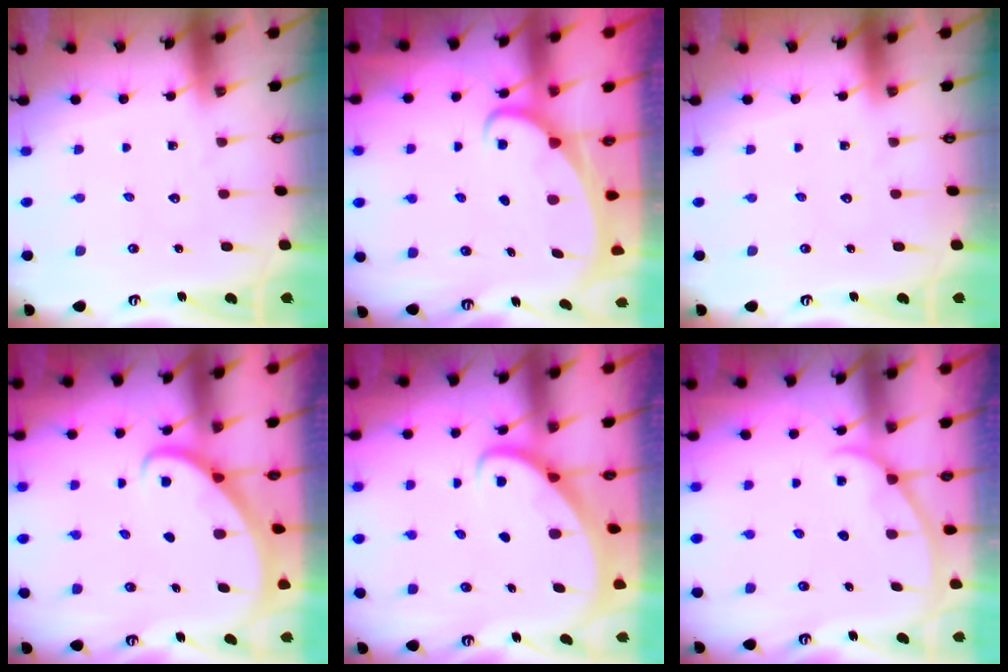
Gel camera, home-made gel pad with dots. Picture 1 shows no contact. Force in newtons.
{"total": 2.4, "press": 2.4, "slide": 0.3}
{"total": 0.0}
{"total": 2.8, "press": 2.8, "slide": 0.2}
{"total": 2.7, "press": 2.7, "slide": 0.3}
{"total": 0.8, "press": 0.8, "slide": 0.2}